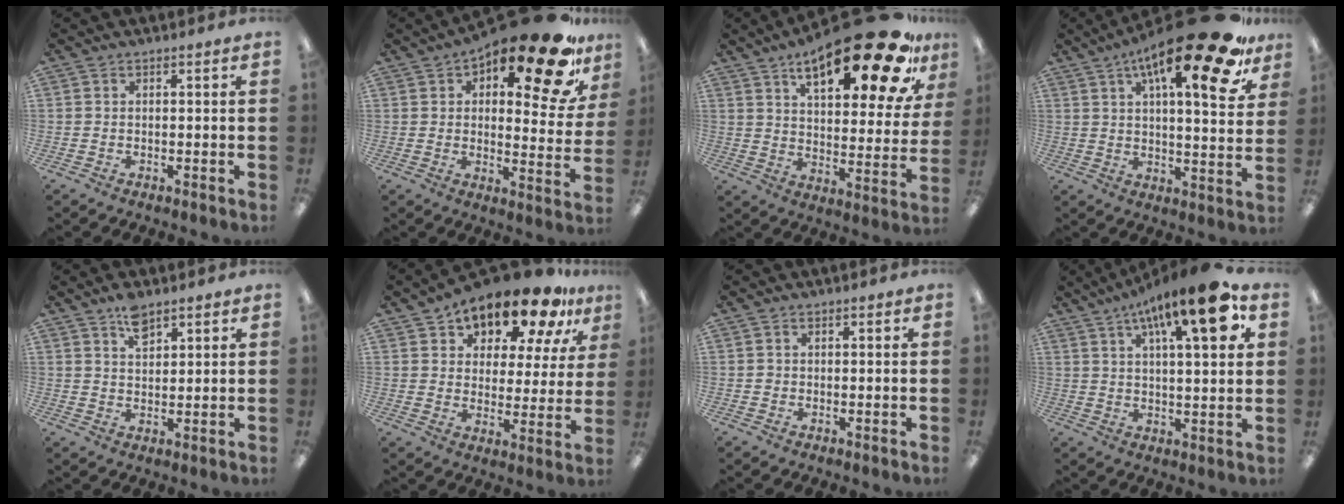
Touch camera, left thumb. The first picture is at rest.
{"total": 20.9, "force": [13.5, 6.7, 14.5], "torque": [-0.198, -0.092, 0.215]}
{"total": 24.3, "force": [15.4, 7.8, 17.0], "torque": [-0.249, -0.094, 0.246]}
{"total": 21.6, "force": [12.8, 5.4, 16.6], "torque": [-0.248, -0.072, 0.195]}
{"total": 5.5, "force": [3.8, 2.8, 2.8], "torque": [-0.040, -0.015, 0.067]}
{"total": 15.6, "force": [13.2, 5.6, 6.2], "torque": [-0.115, -0.099, 0.230]}
{"total": 0.7, "force": [0.1, 0.7, 0.1], "torque": [-0.003, 0.005, 0.000]}
{"total": 17.2, "force": [8.6, 4.9, 14.1], "torque": [-0.214, -0.034, 0.130]}